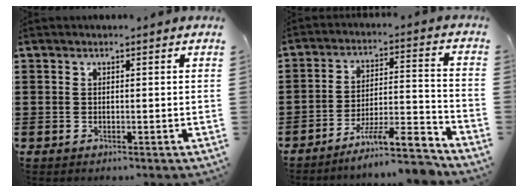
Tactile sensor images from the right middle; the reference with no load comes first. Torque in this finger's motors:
{"motor_torque": [1.81, 0.33, 0.47, 0.12]}